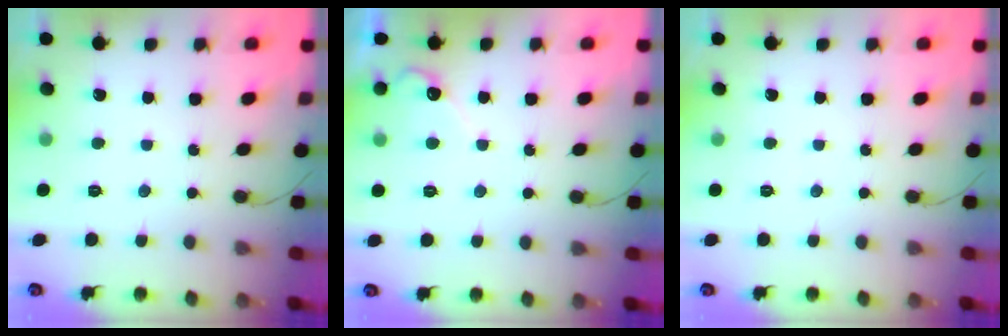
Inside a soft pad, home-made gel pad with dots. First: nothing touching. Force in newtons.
{"total": 4.5, "press": 4.5, "slide": 0.3}
{"total": 0.0}